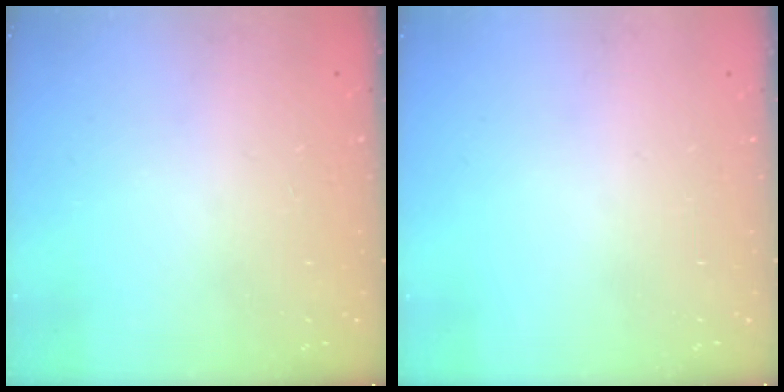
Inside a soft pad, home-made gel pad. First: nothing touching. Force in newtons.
{"total": 0.0}